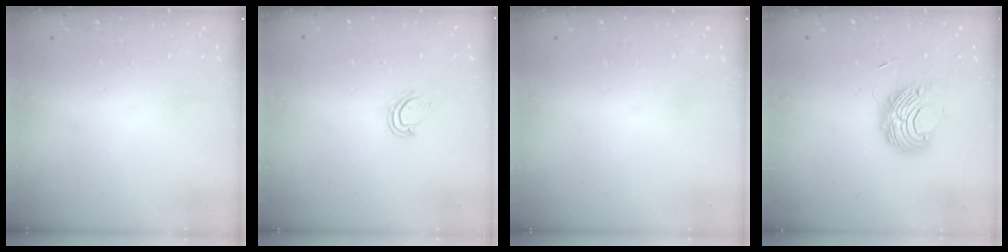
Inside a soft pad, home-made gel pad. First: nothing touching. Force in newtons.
{"total": 4.4, "press": 4.4, "slide": 0.2}
{"total": 0.0}
{"total": 9.2, "press": 9.2, "slide": 0.5}